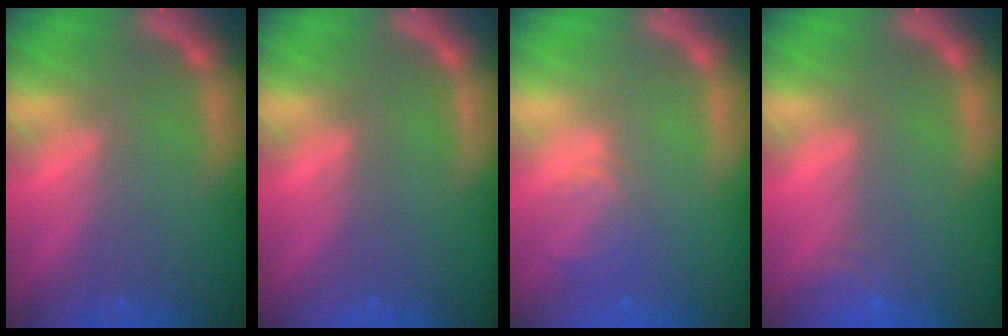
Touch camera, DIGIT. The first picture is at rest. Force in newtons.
{"total": 0.0}
{"total": 2.9}
{"total": 2.4}